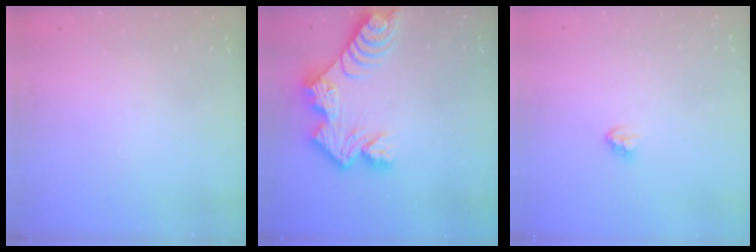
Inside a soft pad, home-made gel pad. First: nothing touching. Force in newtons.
{"total": 11.9, "press": 11.8, "slide": 1.0}
{"total": 3.4, "press": 3.4, "slide": 0.5}